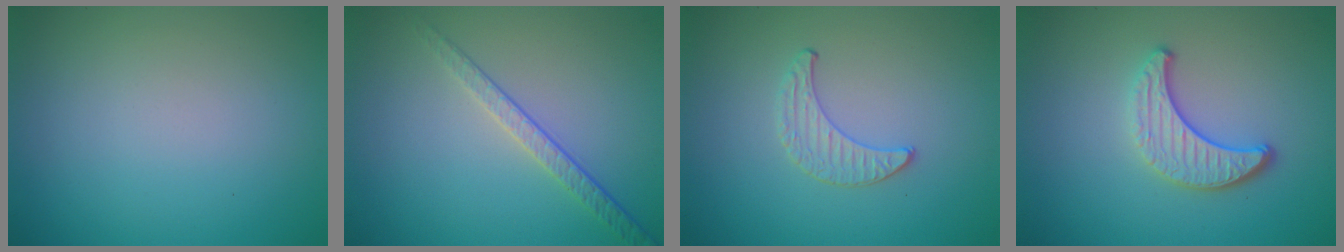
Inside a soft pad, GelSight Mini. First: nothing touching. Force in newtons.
{"total": 2.1, "press": 1.6, "slide": 1.4}
{"total": 1.0, "press": 1.0, "slide": 0.3}
{"total": 3.3, "press": 2.8, "slide": 1.7}